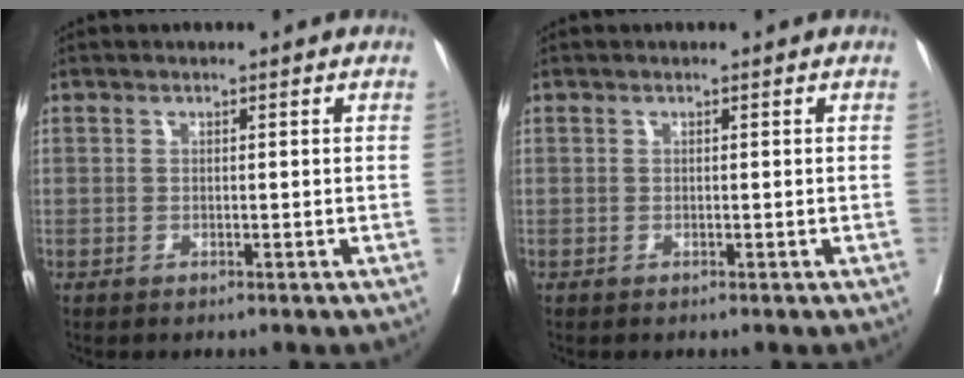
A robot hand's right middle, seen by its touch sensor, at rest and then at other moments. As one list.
[{"total": 0.0}]